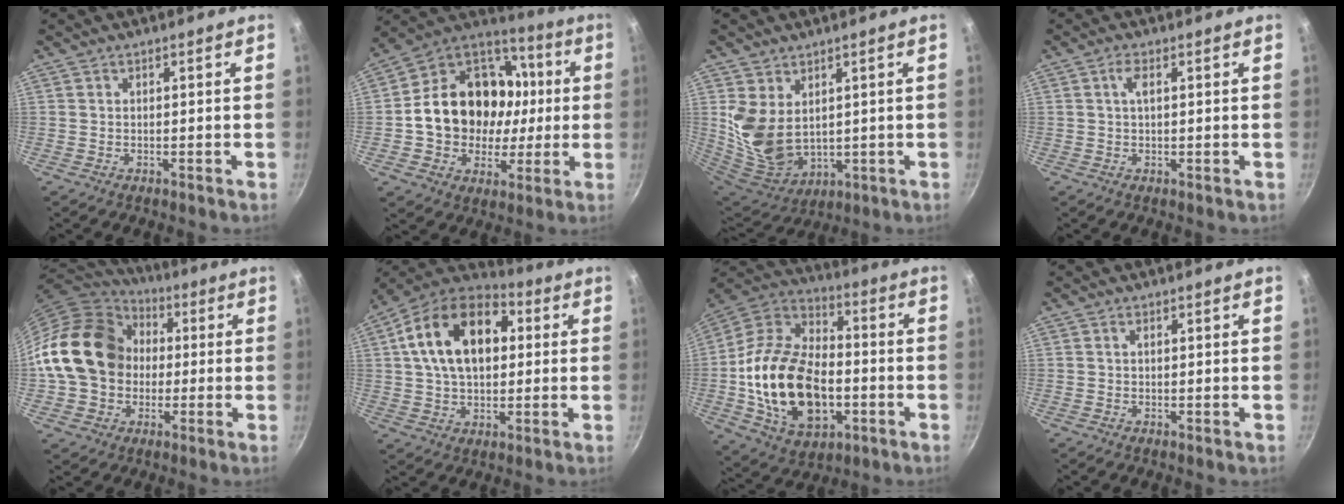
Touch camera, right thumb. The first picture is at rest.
{"total": 23.6, "force": [0.9, 19.1, 13.8], "torque": [-0.209, 0.038, 0.017]}
{"total": 11.9, "force": [3.3, 8.4, 7.7], "torque": [-0.139, -0.042, 0.087]}
{"total": 2.5, "force": [0.6, 0.8, 2.3], "torque": [-0.046, 0.004, 0.010]}
{"total": 19.7, "force": [1.2, 16.0, 11.4], "torque": [-0.186, 0.041, 0.017]}
{"total": 19.9, "force": [4.2, 12.8, 14.7], "torque": [-0.225, 0.025, 0.052]}
{"total": 25.0, "force": [-4.1, 16.0, 18.8], "torque": [-0.321, 0.032, -0.070]}
{"total": 0.7, "force": [0.2, 0.1, 0.6], "torque": [-0.012, 0.000, 0.002]}